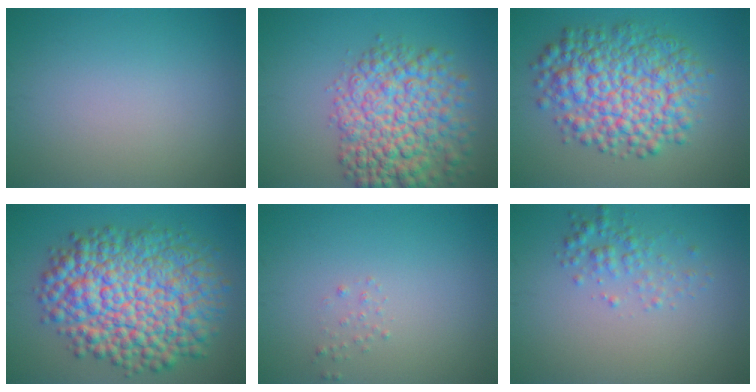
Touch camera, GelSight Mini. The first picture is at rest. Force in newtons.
{"total": 9.0, "press": 9.0, "slide": 0.3}
{"total": 9.0, "press": 9.0, "slide": 0.1}
{"total": 13.2, "press": 13.2, "slide": 0.2}
{"total": 0.6, "press": 0.6, "slide": 0.0}
{"total": 2.0, "press": 2.0, "slide": 0.1}